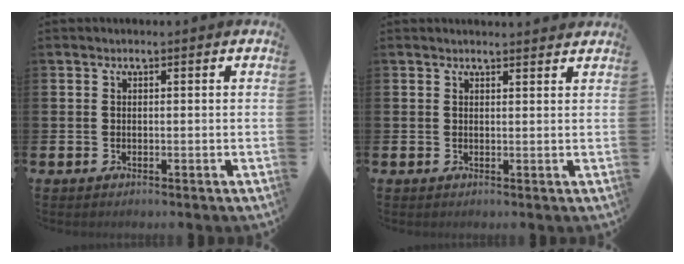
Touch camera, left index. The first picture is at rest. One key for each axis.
{"total": 1.4, "fx": 1.4, "fy": 0.0, "fz": 0.0, "tx": 0.011, "ty": -0.010, "tz": 0.024}